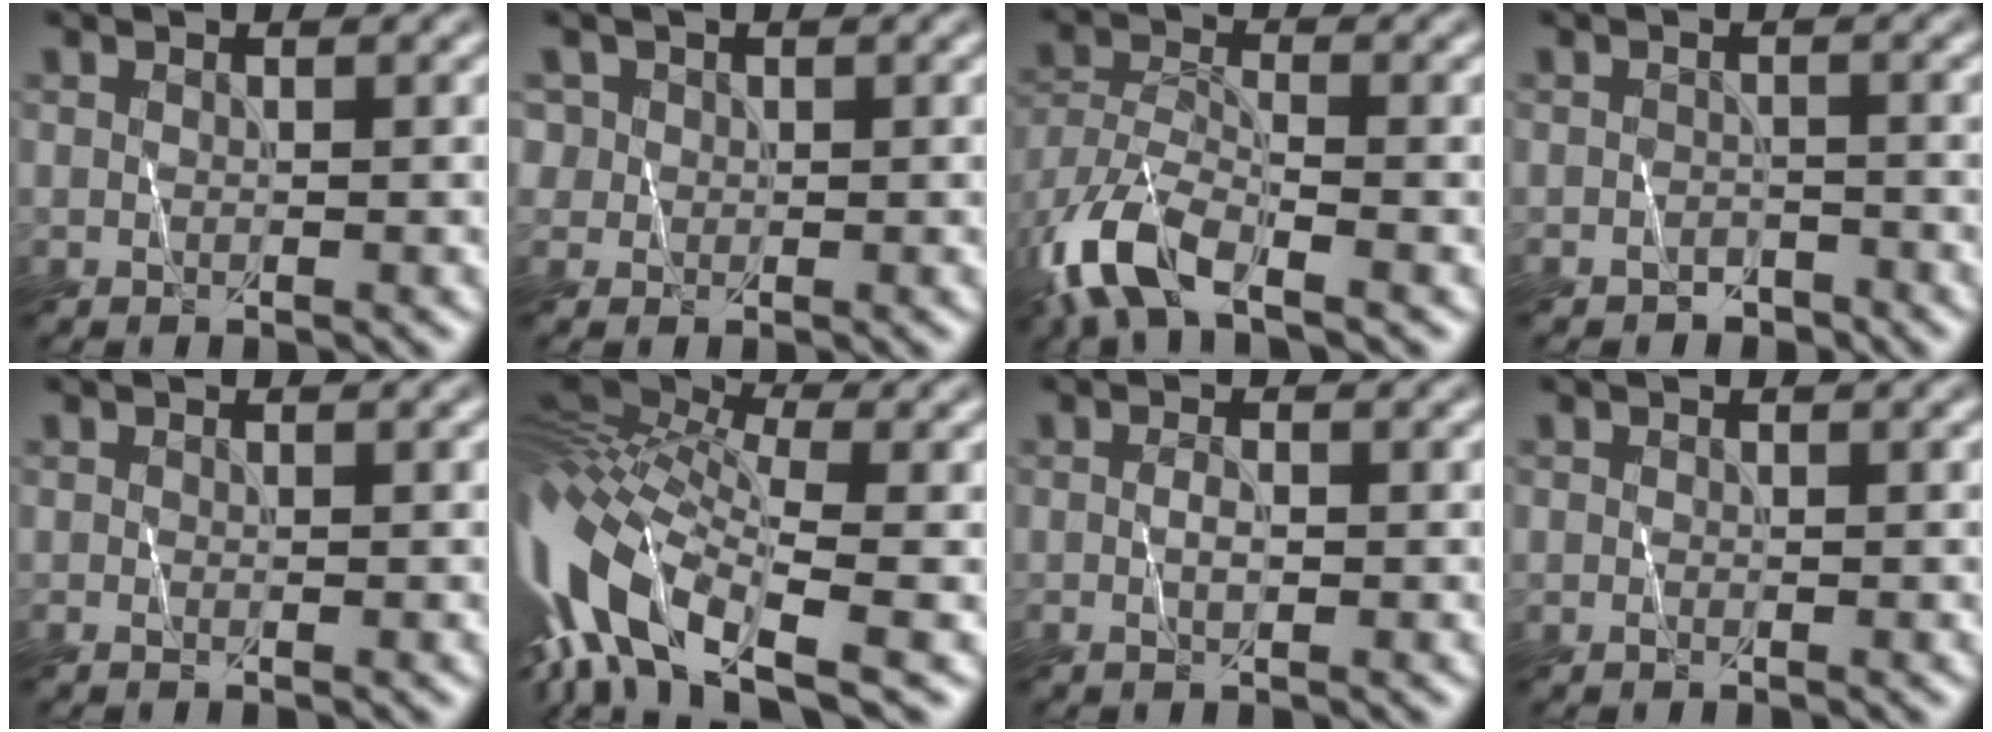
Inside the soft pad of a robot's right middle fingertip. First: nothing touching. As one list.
[{"total": 1.5, "force": [0.6, 1.4, 0.3], "torque": [-0.008, 0.004, 0.008]}, {"total": 7.2, "force": [-4.4, 2.9, 4.8], "torque": [-0.105, -0.003, -0.095]}, {"total": 1.7, "force": [-1.6, 0.5, 0.1], "torque": [0.001, 0.004, -0.029]}, {"total": 0.0}, {"total": 14.3, "force": [-4.2, 6.8, 11.9], "torque": [-0.278, 0.014, -0.087]}, {"total": 1.1, "force": [-0.3, 0.2, 1.0], "torque": [-0.020, 0.003, -0.006]}, {"total": 0.0}]